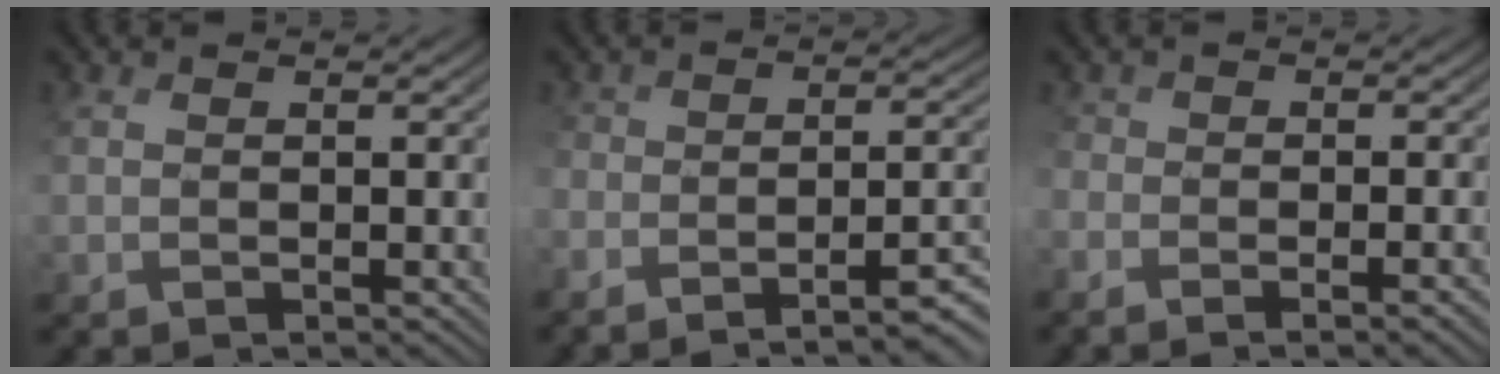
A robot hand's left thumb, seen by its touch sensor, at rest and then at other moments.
{"total": 8.6, "force": [-6.4, 2.1, 5.4], "torque": [-0.075, -0.007, -0.094]}
{"total": 5.4, "force": [-3.2, 2.4, 3.7], "torque": [-0.052, -0.008, -0.038]}